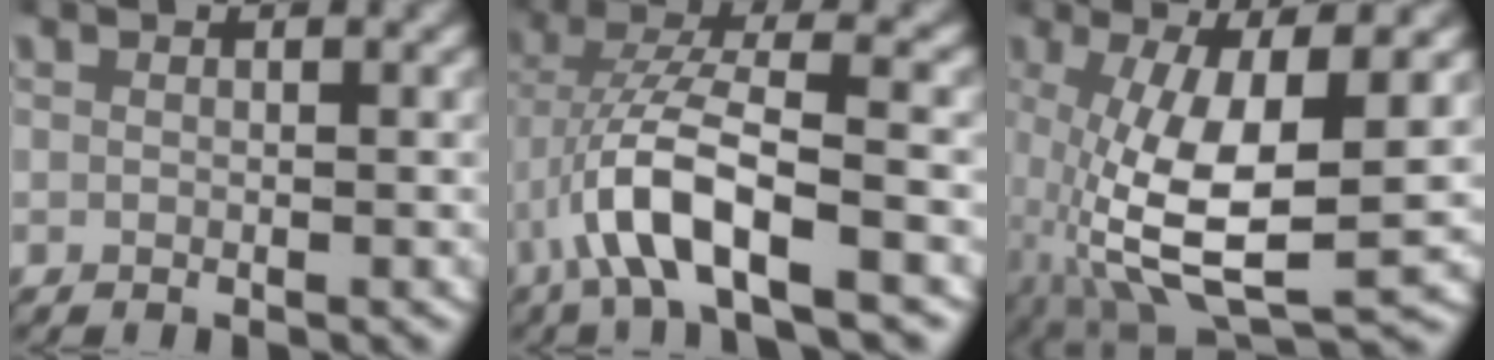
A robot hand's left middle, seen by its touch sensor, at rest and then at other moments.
{"total": 6.2, "force": [-1.3, 2.0, 5.7], "torque": [-0.127, -0.006, -0.020]}
{"total": 10.4, "force": [-1.1, 4.7, 9.2], "torque": [-0.184, -0.040, 0.010]}